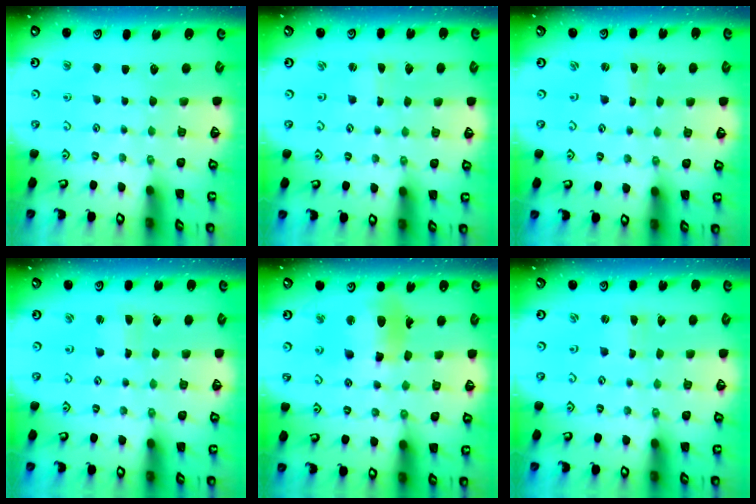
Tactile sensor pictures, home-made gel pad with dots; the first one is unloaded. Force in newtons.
{"total": 0.7, "press": 0.7, "slide": 0.2}
{"total": 0.0}
{"total": 1.3, "press": 1.3, "slide": 0.3}
{"total": 13.9, "press": 13.8, "slide": 1.8}
{"total": 0.0}